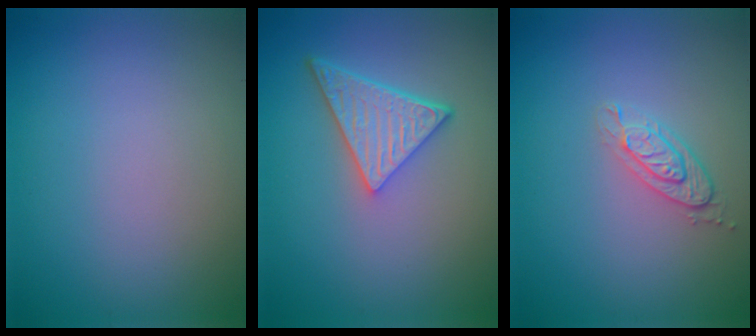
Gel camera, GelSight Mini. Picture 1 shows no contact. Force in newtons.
{"total": 5.1, "press": 3.8, "slide": 3.4}
{"total": 2.1, "press": 1.9, "slide": 0.9}